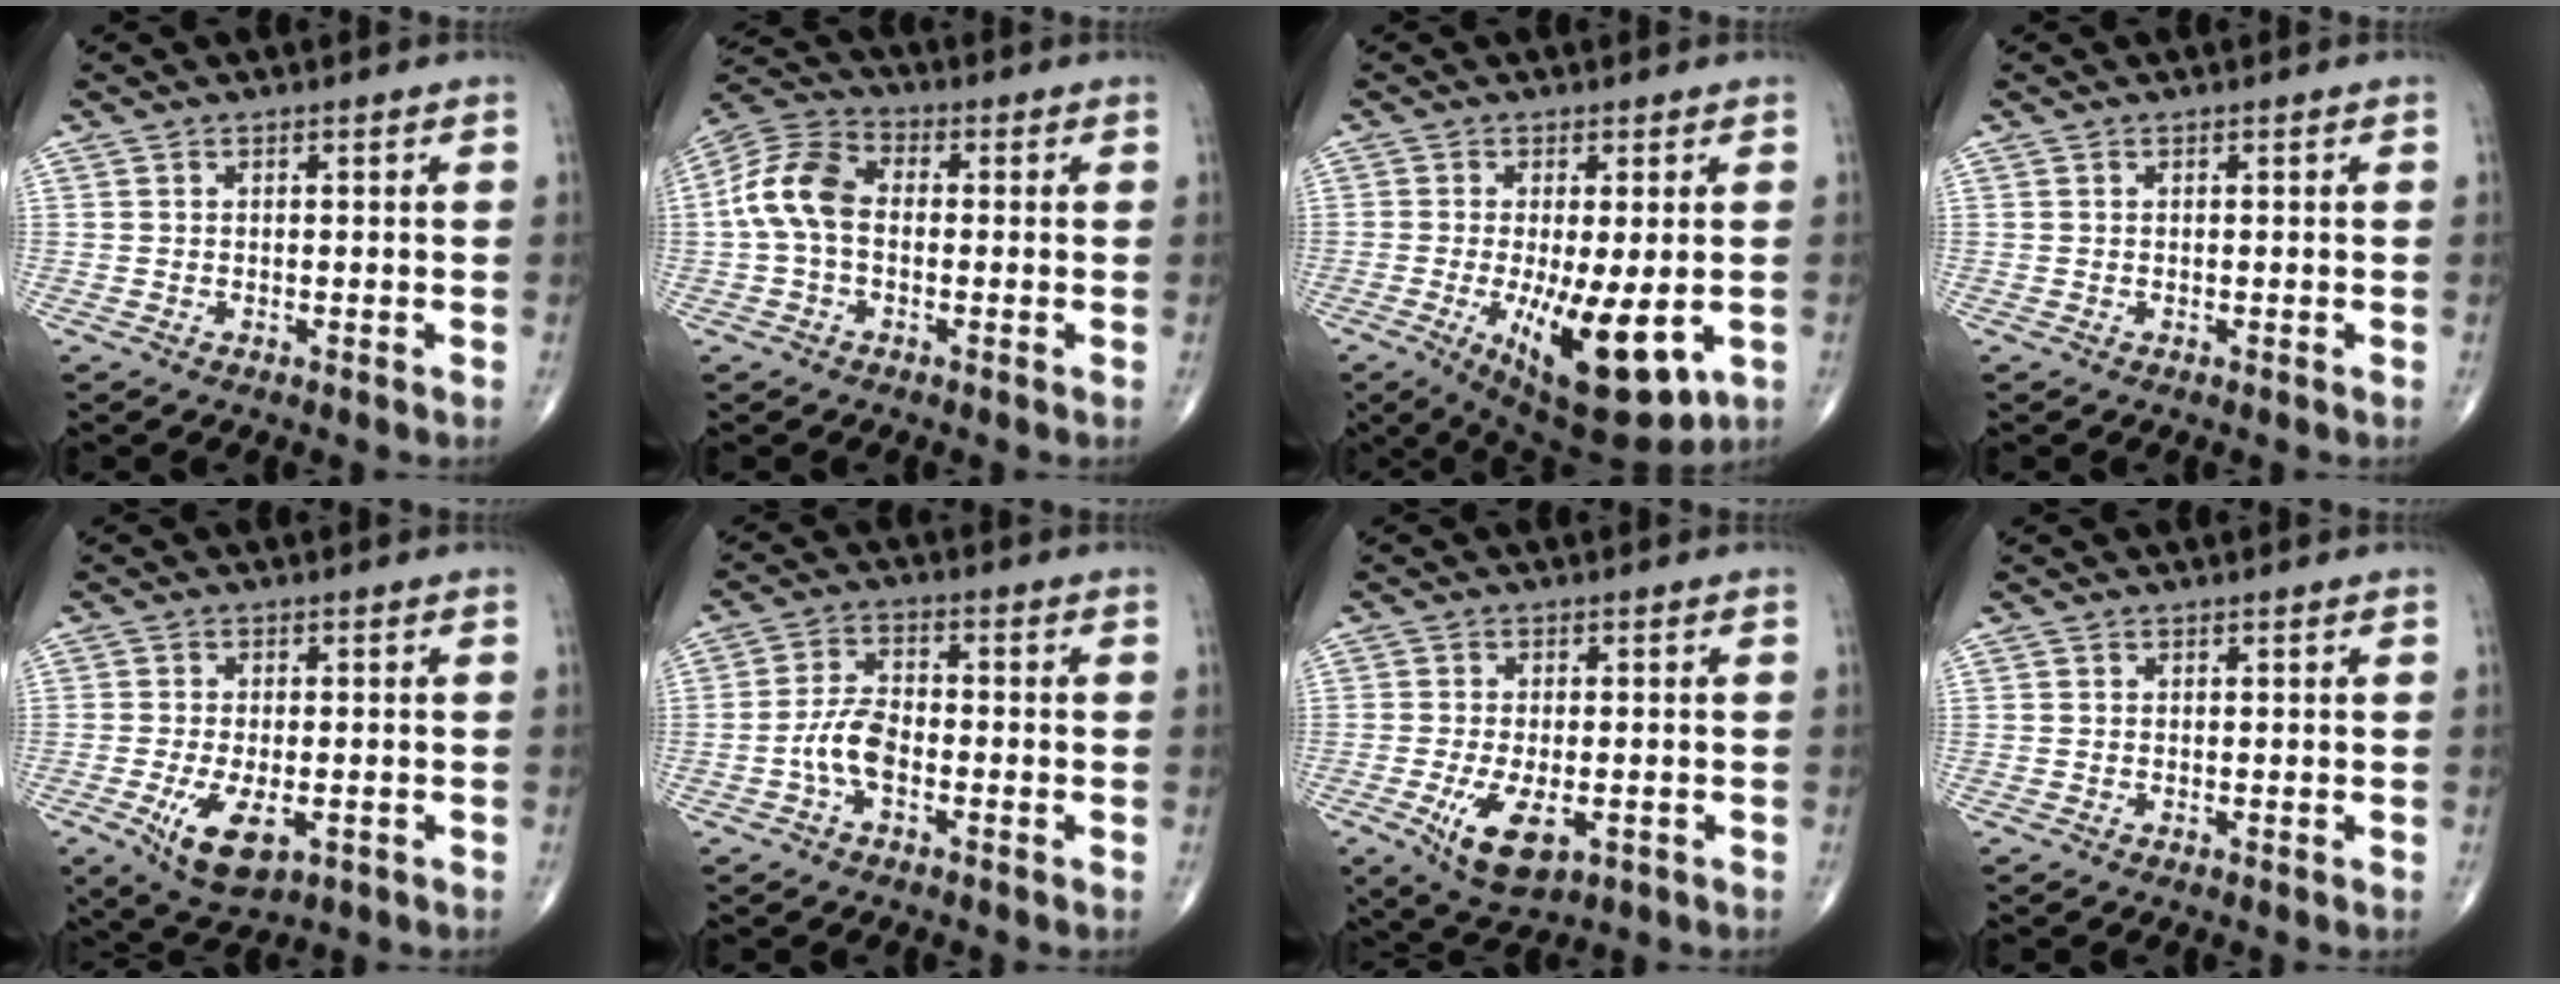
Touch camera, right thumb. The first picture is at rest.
{"total": 10.3, "force": [-0.4, 6.7, 7.8], "torque": [-0.158, 0.030, -0.021]}
{"total": 14.3, "force": [-3.5, 4.7, 13.1], "torque": [-0.207, -0.027, -0.037]}
{"total": 0.0}
{"total": 8.3, "force": [-2.8, 3.9, 6.8], "torque": [-0.122, -0.009, -0.037]}
{"total": 6.2, "force": [-2.2, 3.2, 4.8], "torque": [-0.092, 0.022, -0.047]}
{"total": 8.5, "force": [-2.8, 4.0, 6.9], "torque": [-0.124, -0.008, -0.038]}
{"total": 0.0}